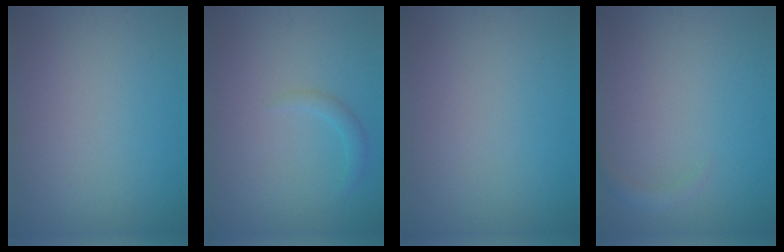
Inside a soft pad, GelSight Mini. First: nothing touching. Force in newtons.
{"total": 1.2, "press": 1.1, "slide": 0.1}
{"total": 0.0}
{"total": 0.9, "press": 0.9, "slide": 0.1}